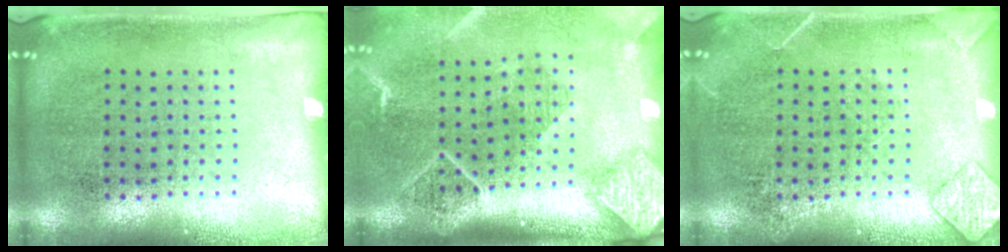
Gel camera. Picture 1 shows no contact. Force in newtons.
{"total": 2.7, "press": 2.0, "slide": 1.8}
{"total": 1.8, "press": 1.8, "slide": 0.1}